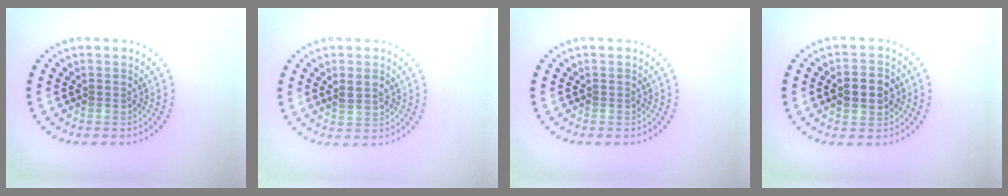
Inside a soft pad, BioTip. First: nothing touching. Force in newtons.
{"total": 1.6, "press": 1.6, "slide": 0.2}
{"total": 0.0}
{"total": 4.1, "press": 4.1, "slide": 0.3}